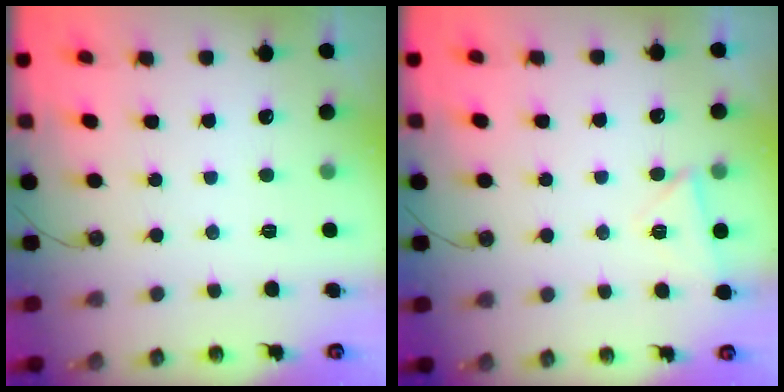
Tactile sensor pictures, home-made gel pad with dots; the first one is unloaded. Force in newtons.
{"total": 4.0, "press": 4.0, "slide": 0.5}